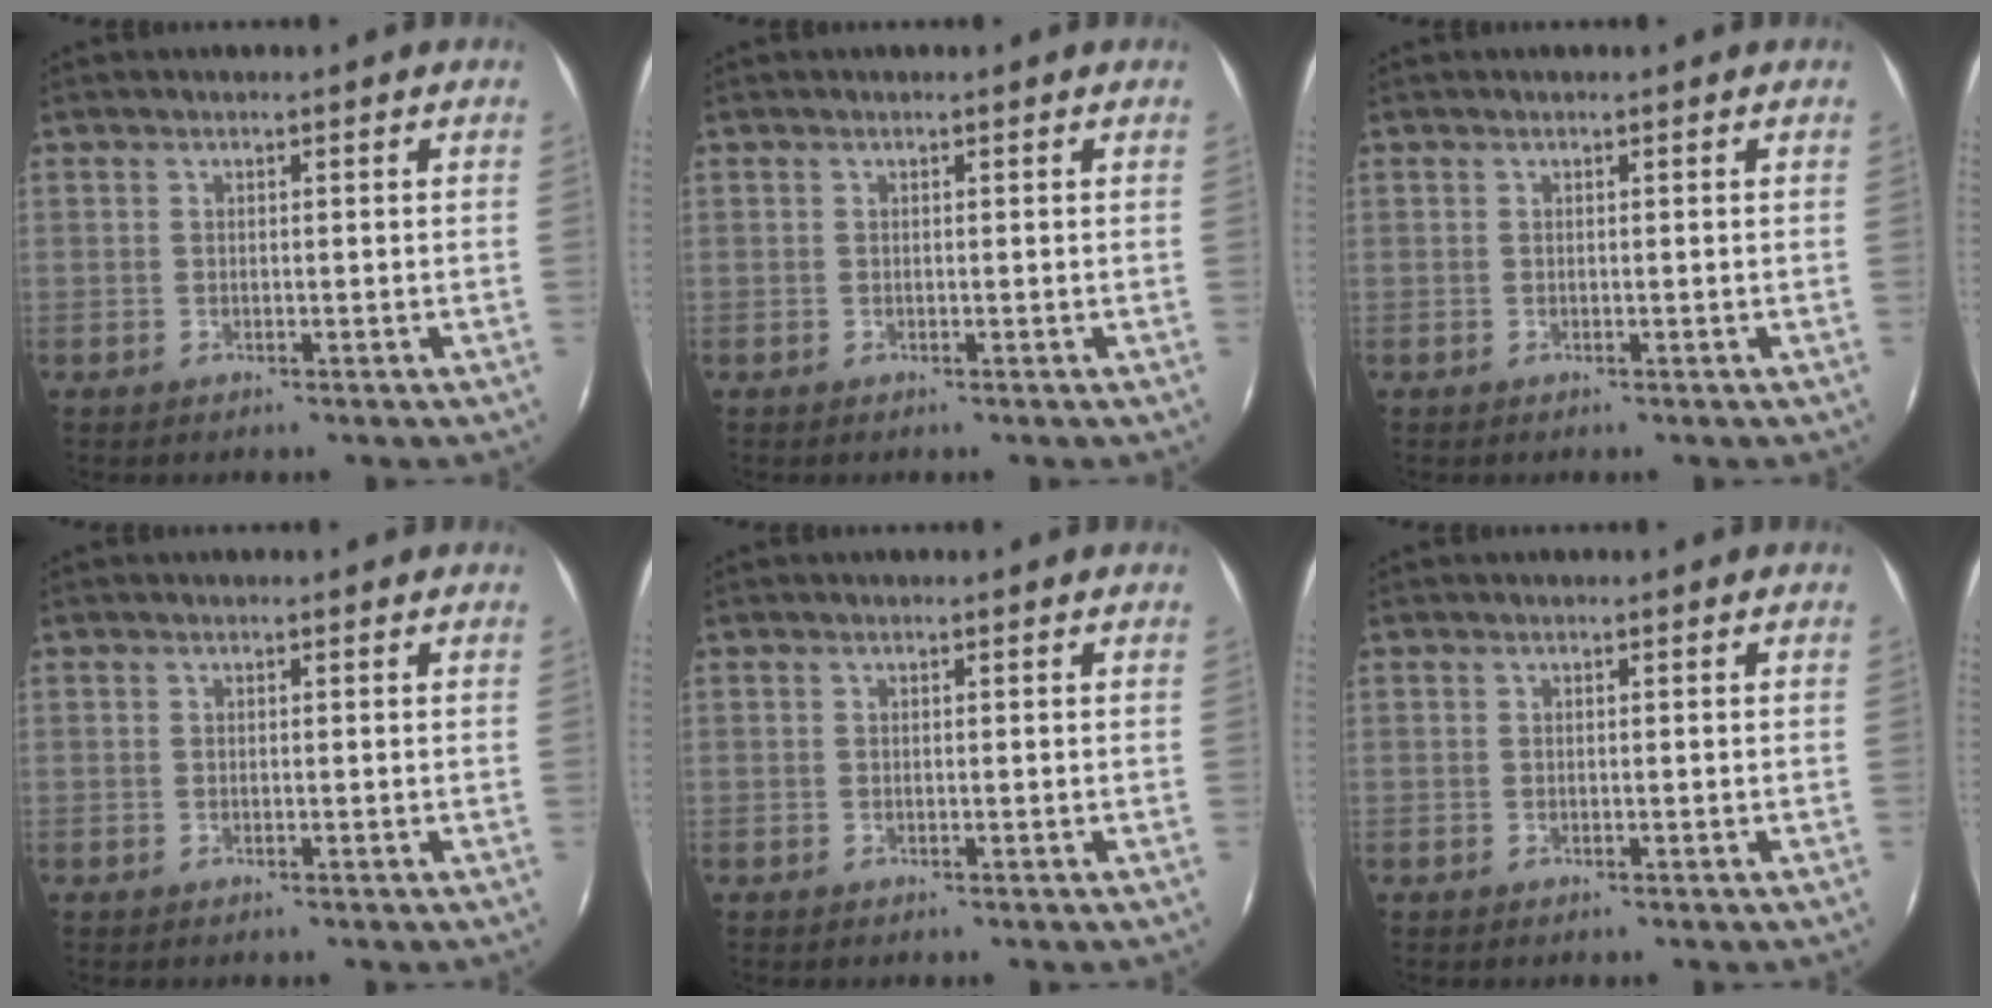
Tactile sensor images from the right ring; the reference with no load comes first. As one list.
[{"total": 0.0}, {"total": 0.0}, {"total": 0.5, "force": [0.5, 0.2, 0.1], "torque": [-0.007, 0.003, 0.000]}, {"total": 0.0}, {"total": 0.0}]